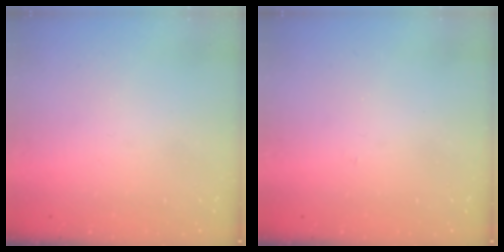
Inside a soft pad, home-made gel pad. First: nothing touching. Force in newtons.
{"total": 2.7, "press": 2.7, "slide": 0.3}